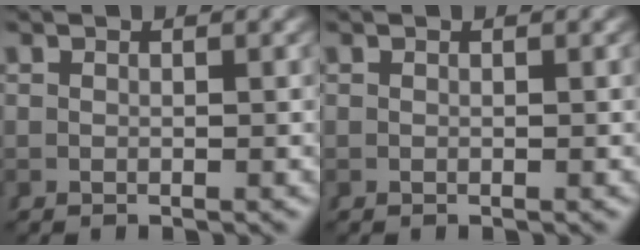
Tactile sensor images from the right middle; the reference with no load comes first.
{"total": 0.0}